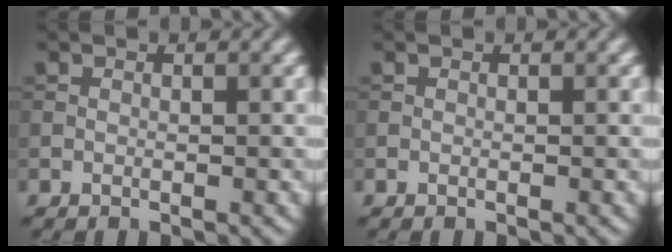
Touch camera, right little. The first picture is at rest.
{"total": 0.0}